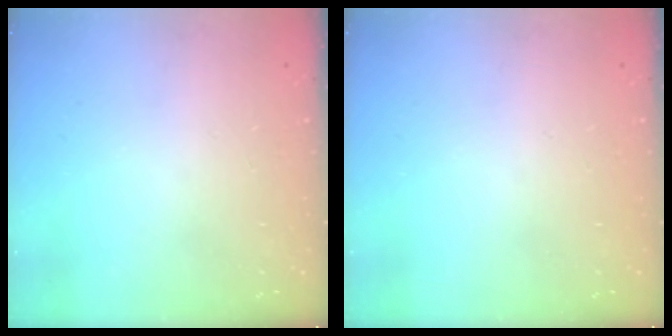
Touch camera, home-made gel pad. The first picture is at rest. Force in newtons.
{"total": 0.0}